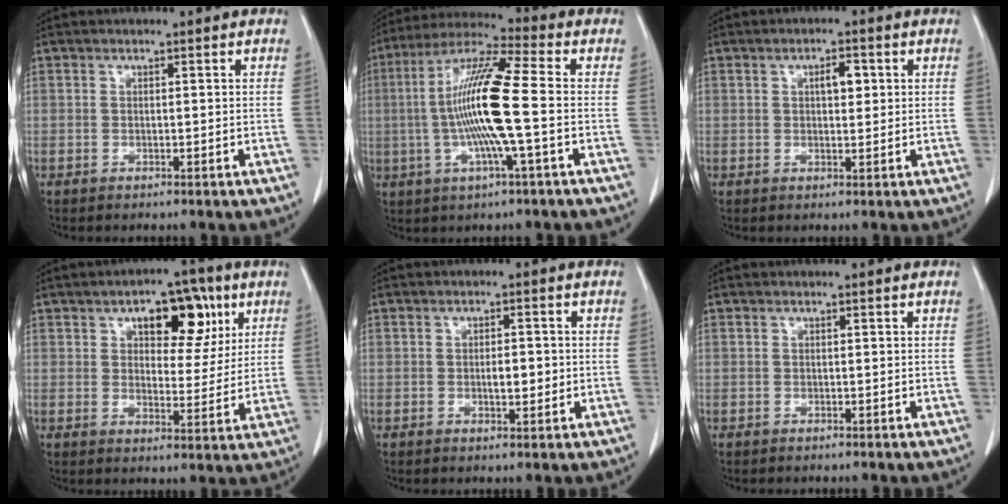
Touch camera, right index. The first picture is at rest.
{"total": 13.9, "force": [-1.2, 0.2, 13.8], "torque": [-0.273, 0.006, -0.031]}
{"total": 2.8, "force": [0.8, 1.1, 2.5], "torque": [-0.039, 0.002, 0.012]}
{"total": 9.9, "force": [4.6, 4.8, 7.4], "torque": [-0.095, 0.018, 0.070]}
{"total": 2.7, "force": [-0.2, 1.0, 2.5], "torque": [-0.042, 0.002, 0.003]}
{"total": 0.0}